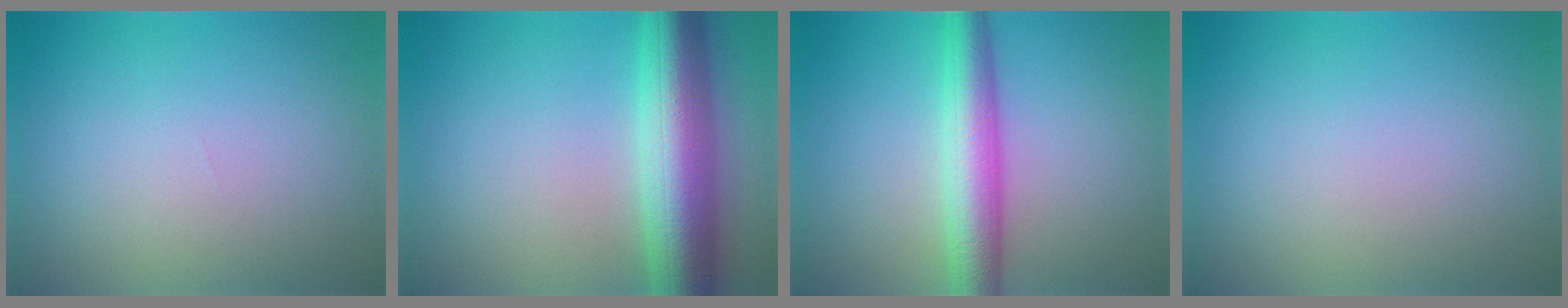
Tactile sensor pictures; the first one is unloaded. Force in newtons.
{"total": 9.3, "press": 9.3, "slide": 0.2}
{"total": 5.7, "press": 5.7, "slide": 0.1}
{"total": 0.0}